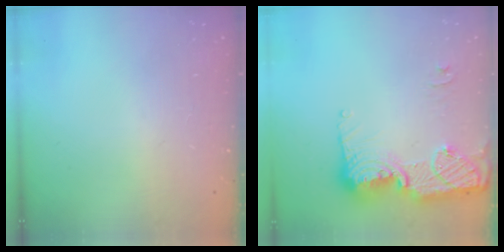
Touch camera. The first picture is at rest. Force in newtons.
{"total": 16.5, "press": 16.5, "slide": 1.1}